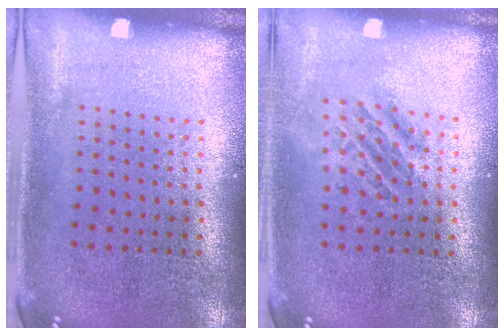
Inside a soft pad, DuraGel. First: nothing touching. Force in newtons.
{"total": 1.1, "press": 1.0, "slide": 0.5}